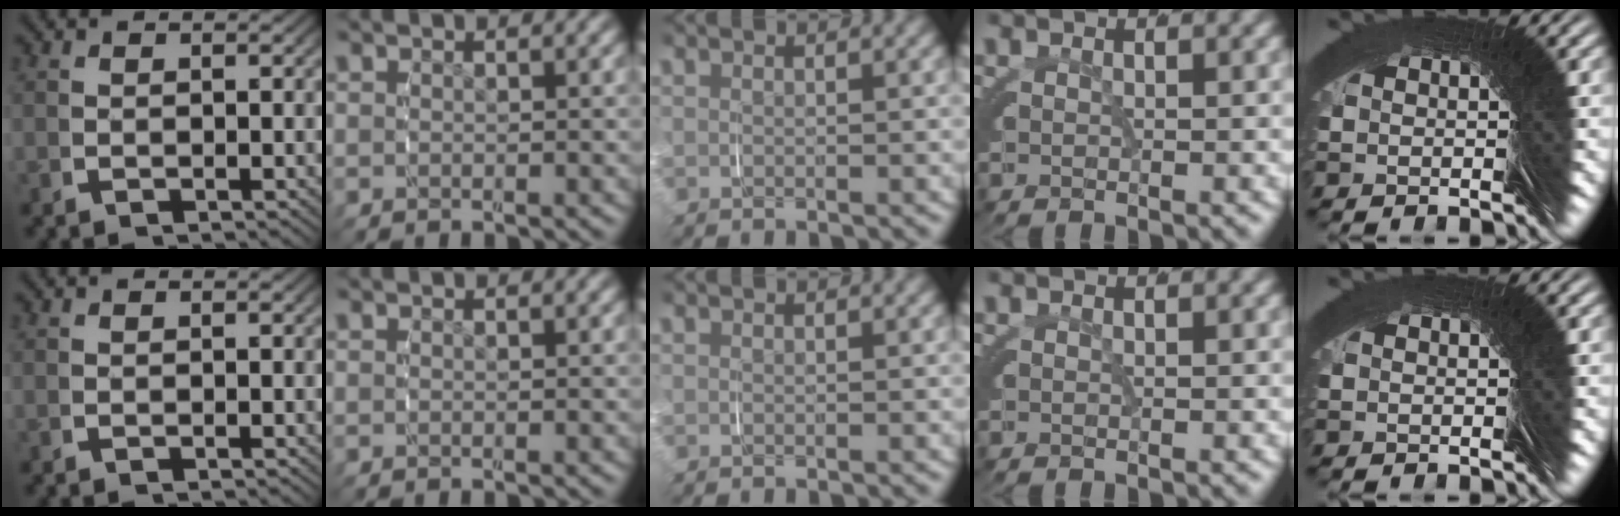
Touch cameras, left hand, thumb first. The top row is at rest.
{}